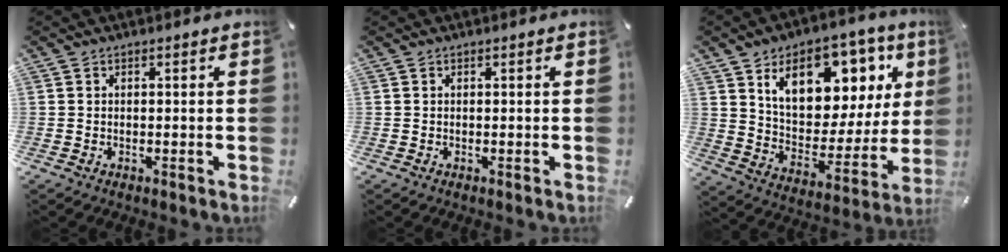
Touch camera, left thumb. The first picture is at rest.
{"total": 0.0}
{"total": 17.4, "force": [10.0, 10.6, 9.4], "torque": [-0.146, -0.058, 0.174]}